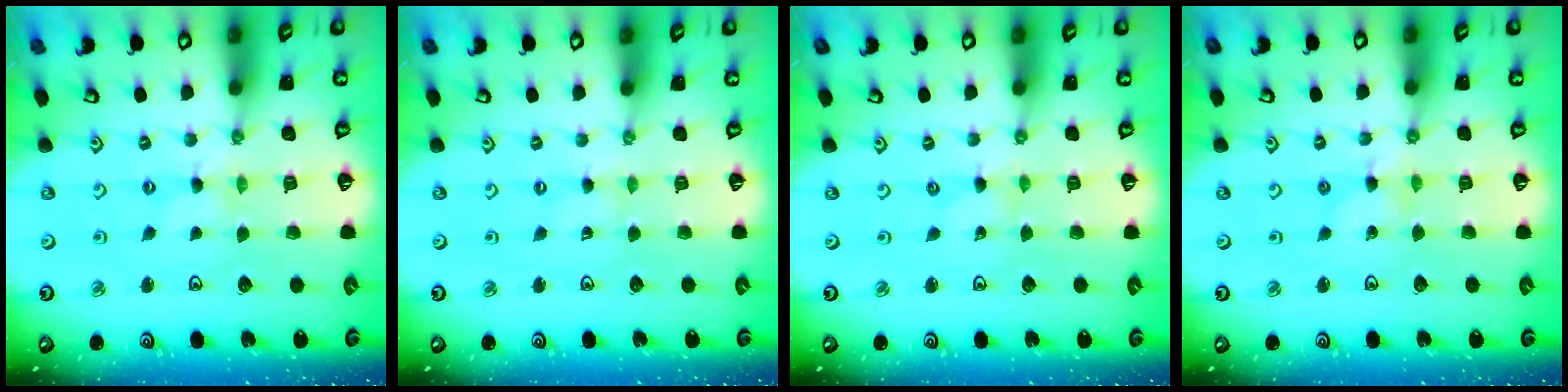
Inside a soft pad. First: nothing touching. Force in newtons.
{"total": 0.0}
{"total": 0.0}
{"total": 1.8, "press": 1.8, "slide": 0.2}